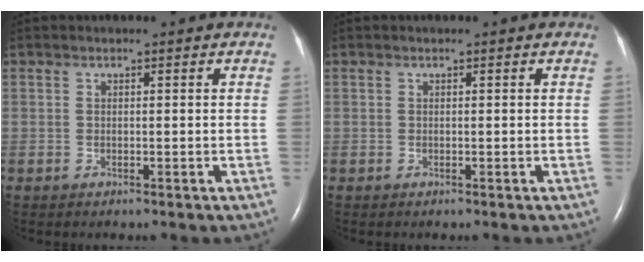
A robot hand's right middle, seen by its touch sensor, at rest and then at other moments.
{"total": 0.0}